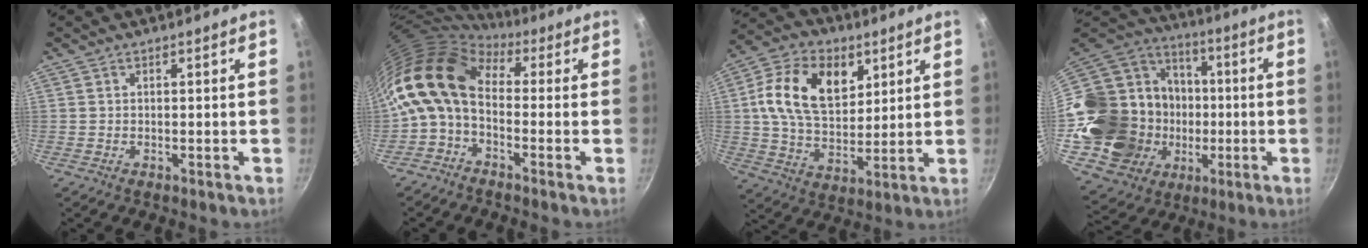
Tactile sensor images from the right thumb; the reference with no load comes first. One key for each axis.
{"total": 12.6, "fx": 0.7, "fy": 8.1, "fz": 9.7, "tx": -0.179, "ty": 0.023, "tz": -0.011}
{"total": 16.9, "fx": 5.4, "fy": 11.1, "fz": 11.6, "tx": -0.181, "ty": -0.012, "tz": 0.087}
{"total": 30.0, "fx": -1.7, "fy": 24.0, "fz": 17.9, "tx": -0.326, "ty": 0.055, "tz": 0.003}